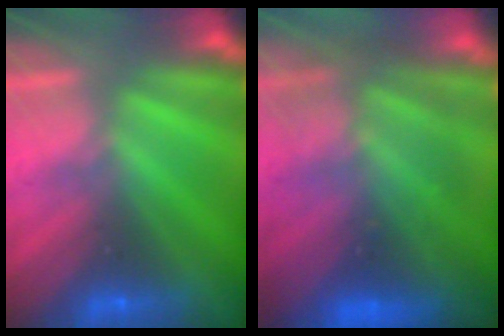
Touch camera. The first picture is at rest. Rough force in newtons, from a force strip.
{"total": 8.1}